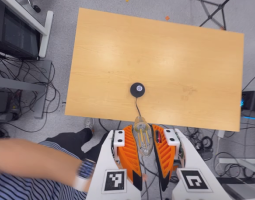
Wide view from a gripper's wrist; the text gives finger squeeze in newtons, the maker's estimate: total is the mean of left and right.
{"total": 20.6, "left": 24.8, "right": 16.5}